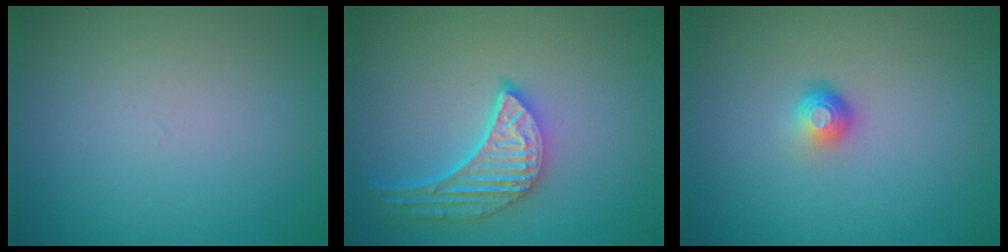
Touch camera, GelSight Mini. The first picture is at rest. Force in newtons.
{"total": 5.0, "press": 4.0, "slide": 3.1}
{"total": 1.9, "press": 1.3, "slide": 1.4}